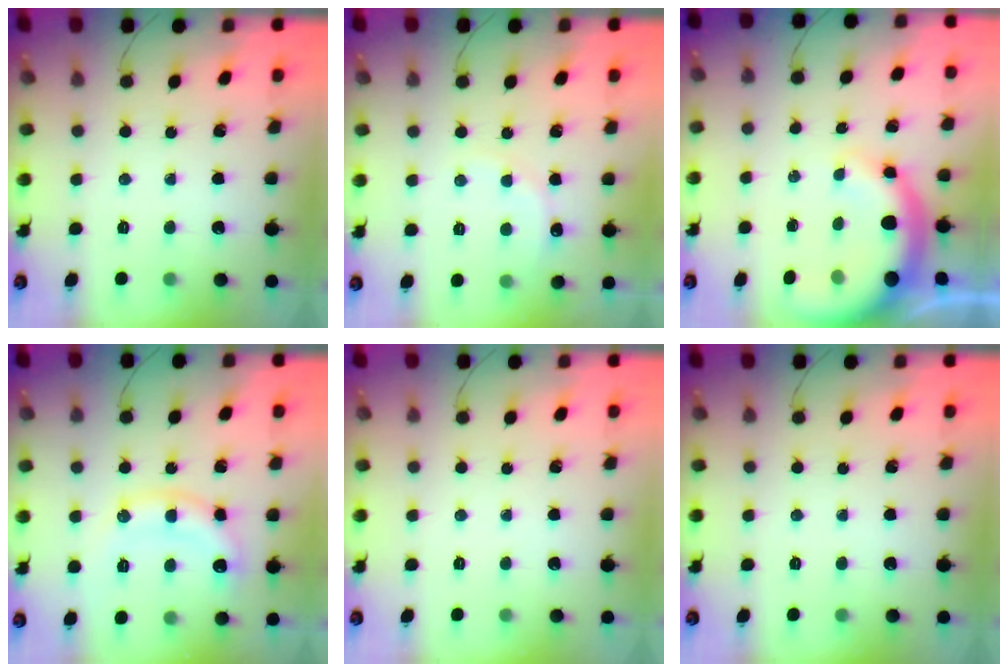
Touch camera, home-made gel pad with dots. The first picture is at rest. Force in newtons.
{"total": 7.6, "press": 7.5, "slide": 1.1}
{"total": 11.7, "press": 11.4, "slide": 2.6}
{"total": 11.6, "press": 11.6, "slide": 0.6}
{"total": 0.0}
{"total": 0.0}